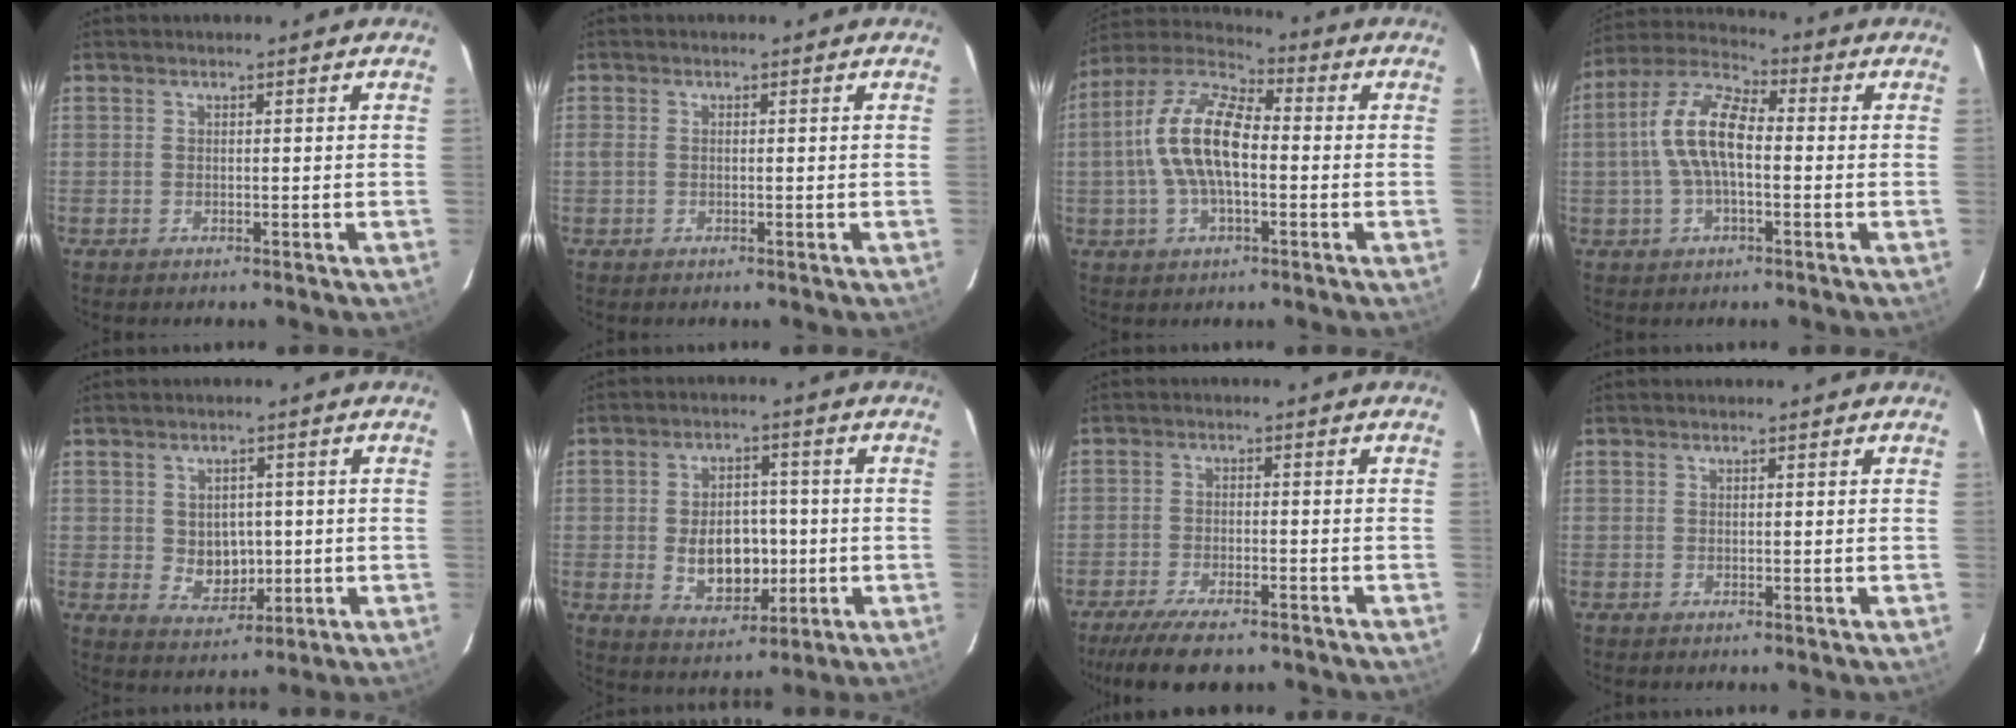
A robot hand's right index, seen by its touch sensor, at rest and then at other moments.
{"total": 1.1, "force": [-0.2, 0.7, 0.7], "torque": [-0.016, 0.001, -0.005]}
{"total": 13.6, "force": [-0.9, 6.2, 12.1], "torque": [-0.244, 0.017, -0.024]}
{"total": 10.9, "force": [-0.6, 4.7, 9.9], "torque": [-0.204, 0.021, -0.018]}
{"total": 5.7, "force": [0.0, 4.9, 2.9], "torque": [-0.052, 0.003, 0.013]}
{"total": 10.0, "force": [-1.3, 6.9, 7.1], "torque": [-0.137, 0.004, -0.004]}
{"total": 10.8, "force": [-8.7, 2.9, 5.7], "torque": [-0.131, -0.026, -0.145]}
{"total": 0.0}